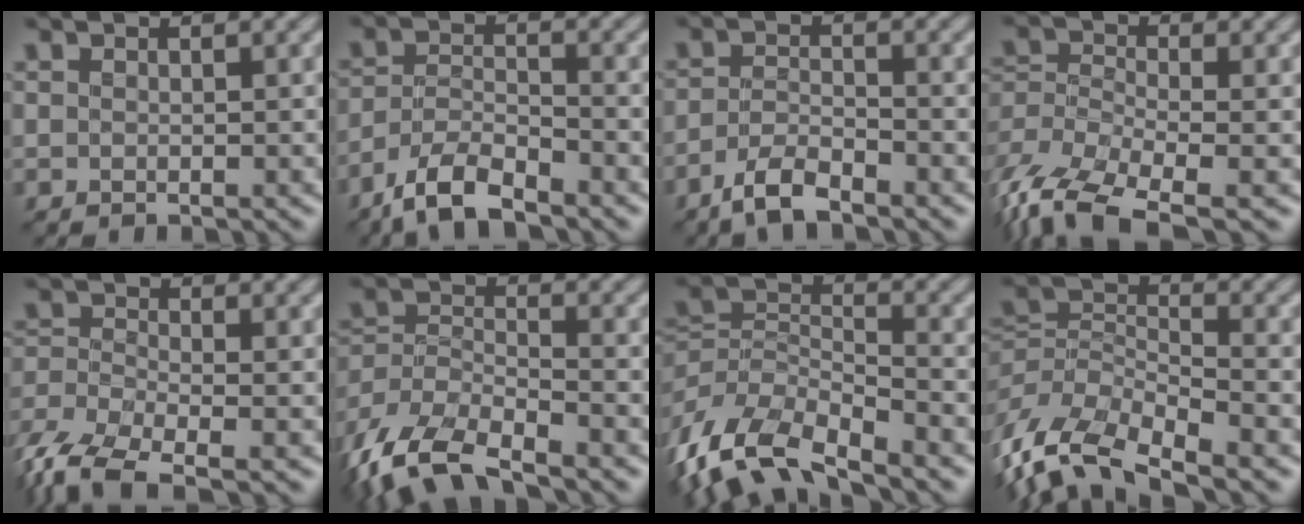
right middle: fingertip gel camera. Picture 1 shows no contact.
{"total": 5.3, "force": [-4.2, 1.5, 2.9], "torque": [-0.054, -0.005, -0.087]}
{"total": 3.5, "force": [-2.8, 0.9, 2.0], "torque": [-0.045, -0.003, -0.063]}
{"total": 8.0, "force": [-5.6, 2.9, 4.9], "torque": [-0.104, -0.010, -0.120]}
{"total": 6.2, "force": [-4.5, 2.1, 3.7], "torque": [-0.082, -0.013, -0.103]}
{"total": 10.6, "force": [-8.3, 3.8, 5.3], "torque": [-0.116, -0.026, -0.157]}
{"total": 9.7, "force": [-7.0, 3.7, 5.6], "torque": [-0.117, -0.010, -0.140]}
{"total": 8.4, "force": [-6.0, 3.0, 5.0], "torque": [-0.098, -0.009, -0.127]}